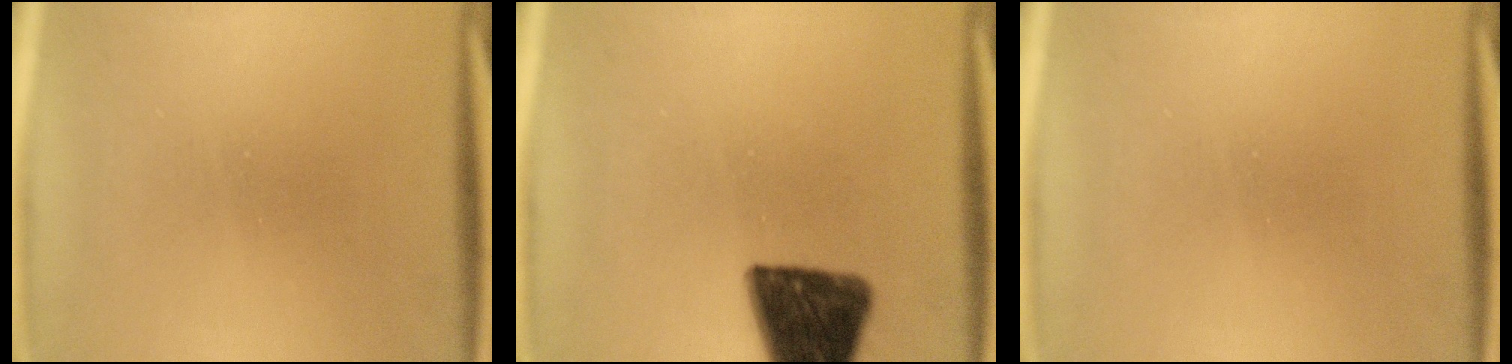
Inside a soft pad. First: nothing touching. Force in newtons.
{"total": 13.7}
{"total": 0.0}